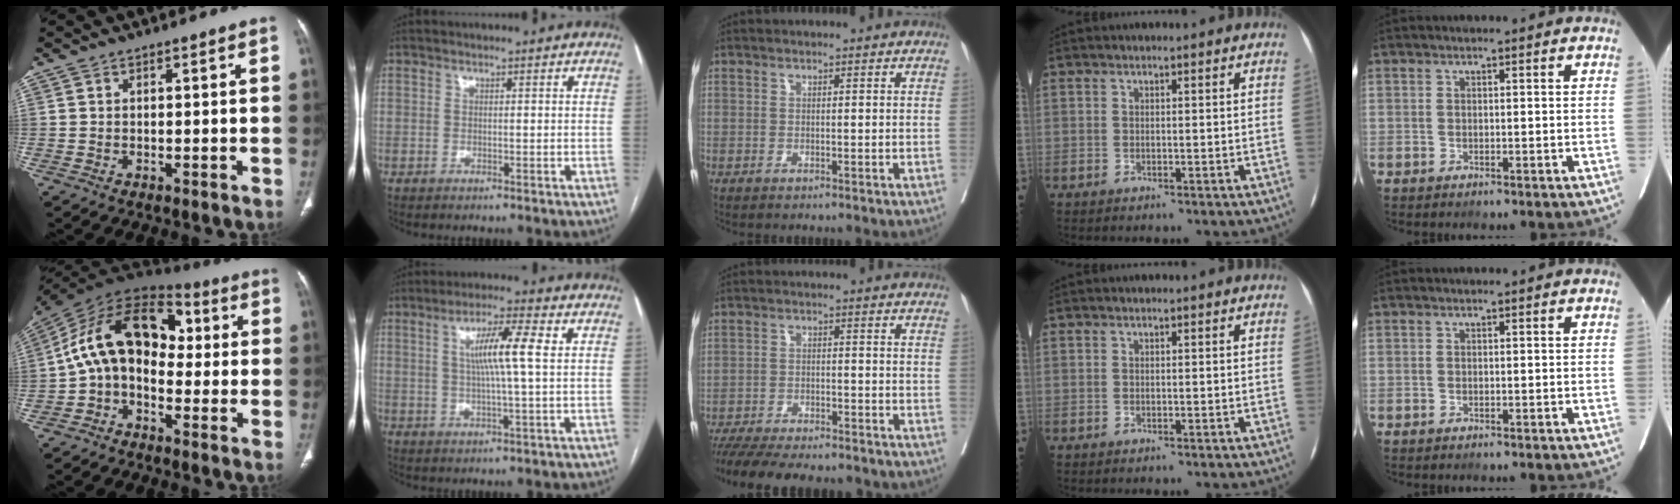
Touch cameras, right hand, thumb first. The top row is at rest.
{"thumb": {"total": 16.5, "force": [0.5, 10.8, 12.5], "torque": [-0.185, 0.052, -0.008]}, "index": {"total": 8.0, "force": [1.7, 0.0, 7.8], "torque": [-0.138, 0.006, 0.029]}, "middle": {"total": 17.3, "force": [-15.3, 3.3, 7.4], "torque": [-0.151, -0.024, -0.213]}}